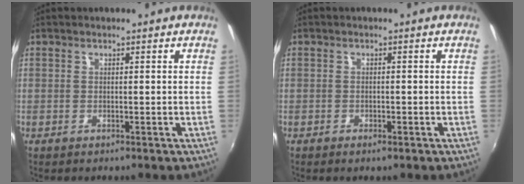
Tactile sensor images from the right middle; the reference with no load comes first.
{"total": 1.3, "force": [-0.9, 0.5, 0.7], "torque": [-0.015, -0.003, -0.015]}